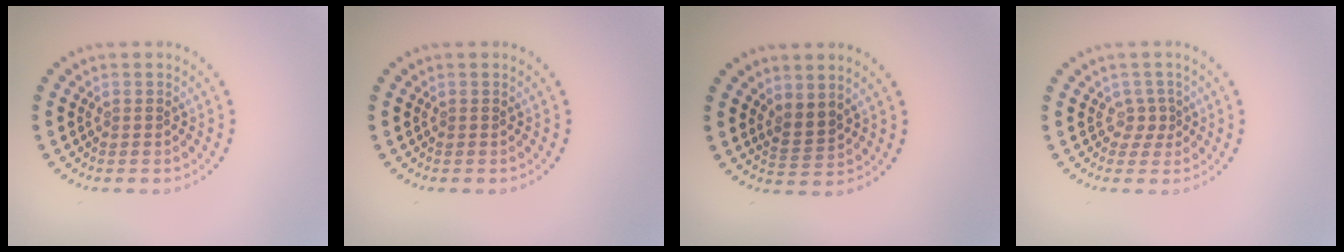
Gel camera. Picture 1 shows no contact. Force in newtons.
{"total": 0.0}
{"total": 2.0, "press": 1.6, "slide": 1.2}
{"total": 1.3, "press": 0.9, "slide": 1.0}